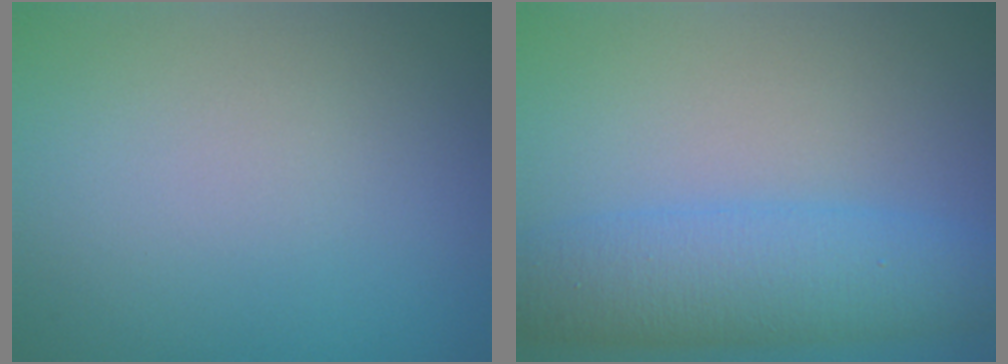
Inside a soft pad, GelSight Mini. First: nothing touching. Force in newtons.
{"total": 6.6, "press": 6.6, "slide": 0.1}